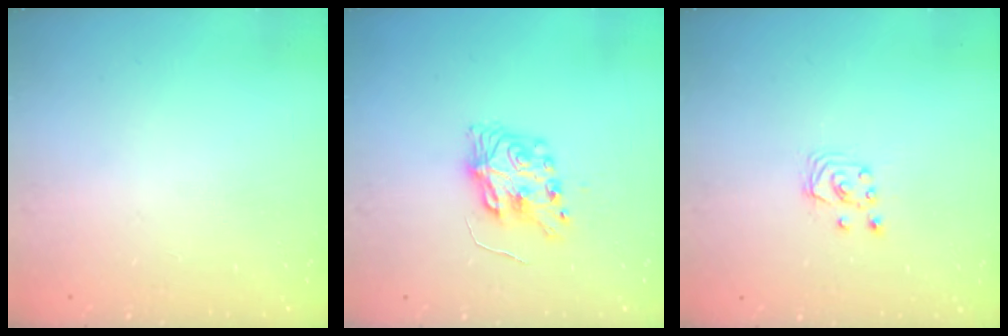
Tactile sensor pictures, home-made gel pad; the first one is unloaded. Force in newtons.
{"total": 8.5, "press": 8.5, "slide": 0.3}
{"total": 3.0, "press": 3.0, "slide": 0.3}